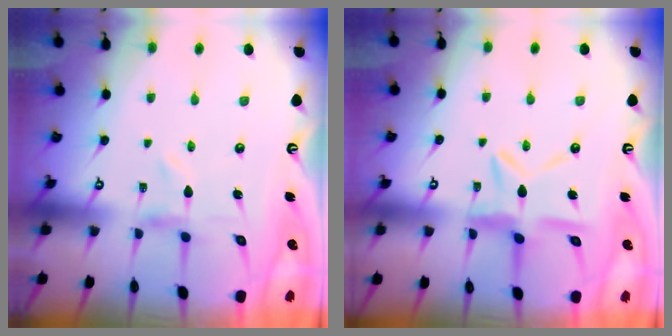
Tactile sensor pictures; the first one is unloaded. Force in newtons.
{"total": 9.6, "press": 9.5, "slide": 0.9}